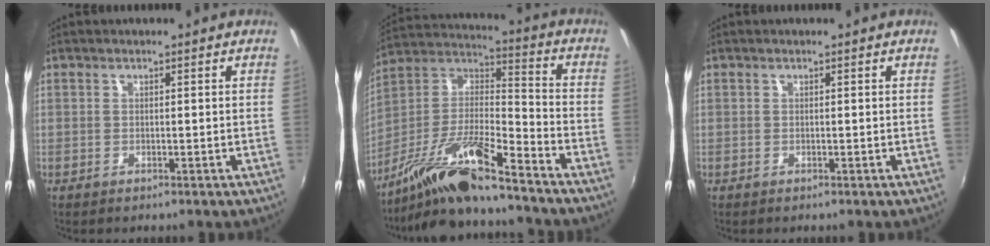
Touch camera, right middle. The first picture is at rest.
{"total": 15.7, "force": [-12.4, 1.8, 9.5], "torque": [-0.187, -0.004, -0.243]}
{"total": 0.0}